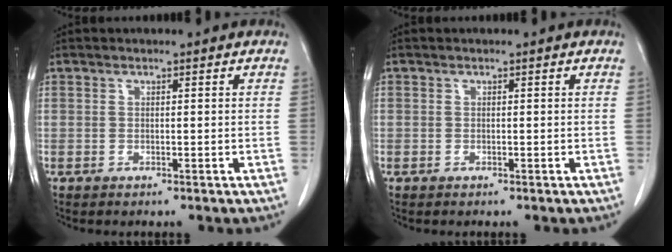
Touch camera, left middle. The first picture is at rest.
{"total": 0.0}